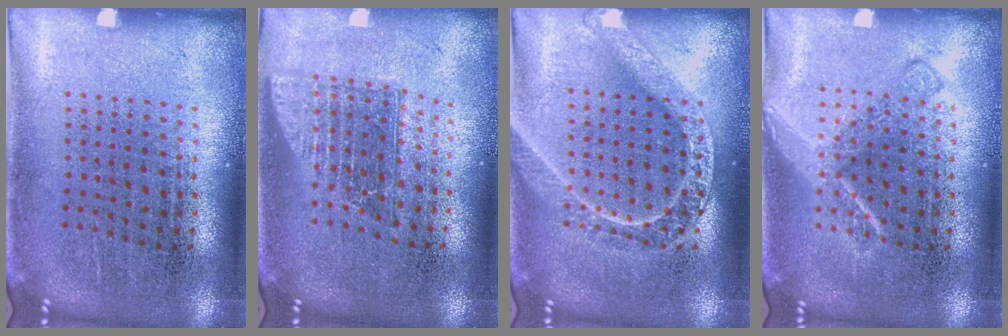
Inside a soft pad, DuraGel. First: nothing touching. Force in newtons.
{"total": 1.6, "press": 1.3, "slide": 1.0}
{"total": 2.8, "press": 2.8, "slide": 0.4}
{"total": 2.2, "press": 2.2, "slide": 0.3}